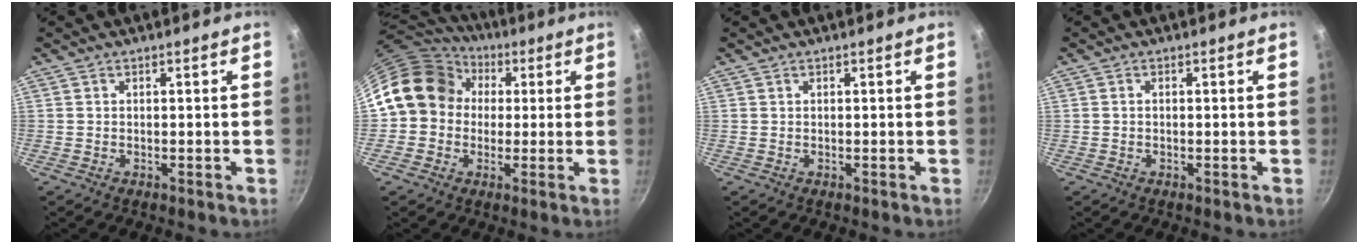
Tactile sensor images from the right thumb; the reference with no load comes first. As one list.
[{"total": 15.0, "force": [1.8, 13.1, 7.2], "torque": [-0.095, 0.038, 0.013]}, {"total": 0.0}, {"total": 0.6, "force": [-0.1, 0.4, 0.4], "torque": [-0.009, 0.005, -0.002]}]